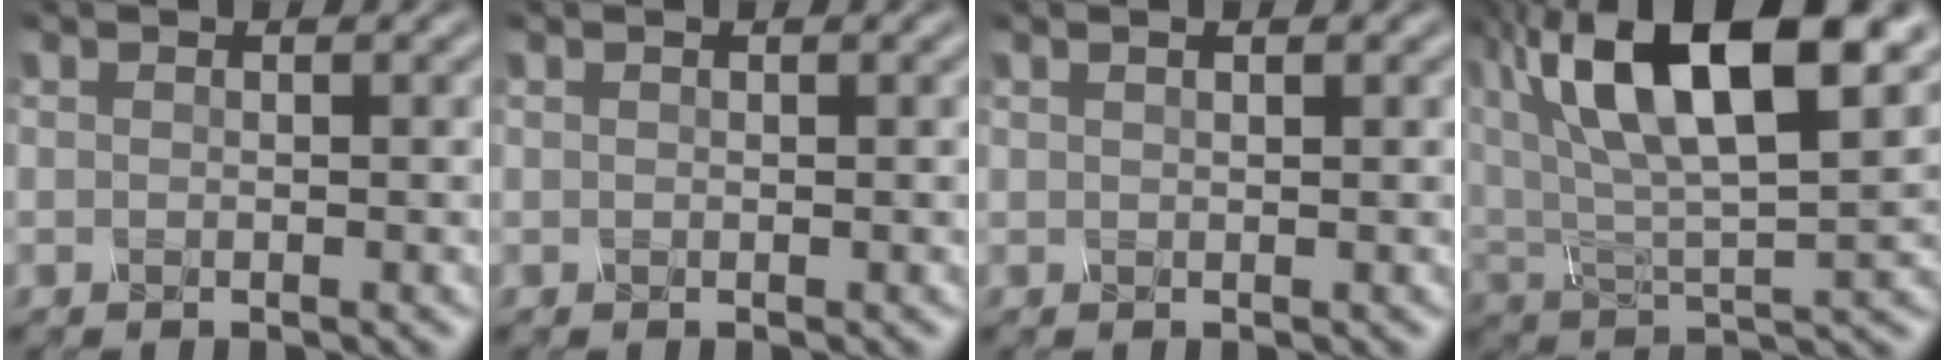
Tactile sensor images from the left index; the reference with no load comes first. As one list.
[{"total": 0.0}, {"total": 1.3, "force": [0.8, 0.4, 1.0], "torque": [-0.010, -0.004, 0.004]}, {"total": 15.3, "force": [6.7, 6.5, 12.1], "torque": [-0.217, 0.019, 0.109]}]